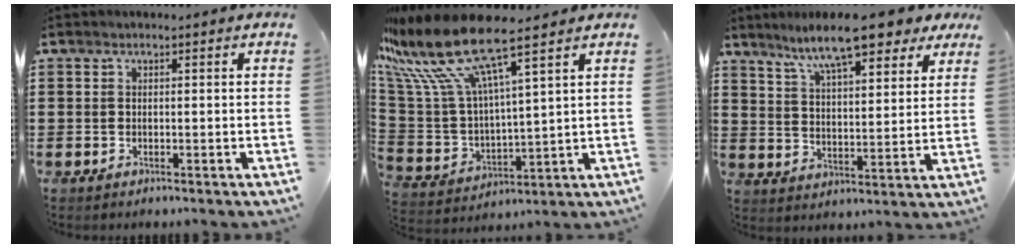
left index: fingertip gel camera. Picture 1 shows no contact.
{"total": 14.1, "force": [9.9, 3.0, 9.5], "torque": [-0.233, -0.056, 0.166]}
{"total": 11.0, "force": [9.0, 1.4, 6.2], "torque": [-0.130, -0.031, 0.156]}